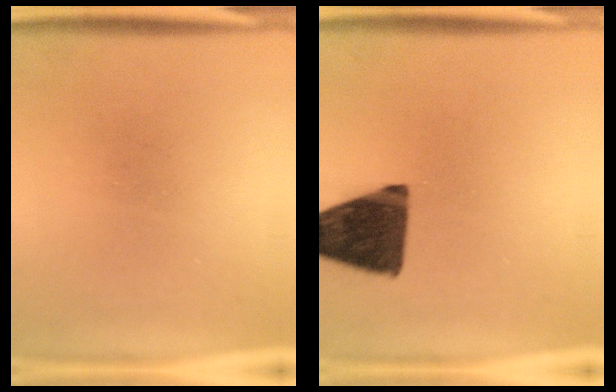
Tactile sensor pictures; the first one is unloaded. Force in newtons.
{"total": 14.3}